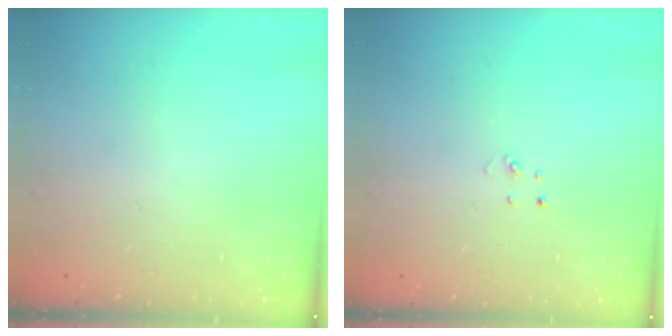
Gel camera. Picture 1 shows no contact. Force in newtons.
{"total": 2.7, "press": 2.7, "slide": 0.3}